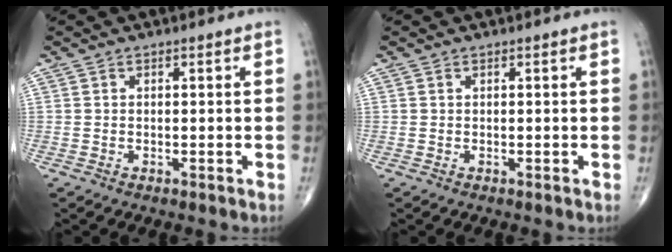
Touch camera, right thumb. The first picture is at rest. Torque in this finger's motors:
{"motor_torque": [0.28, -0.48, -0.21, -0.32, -0.01]}